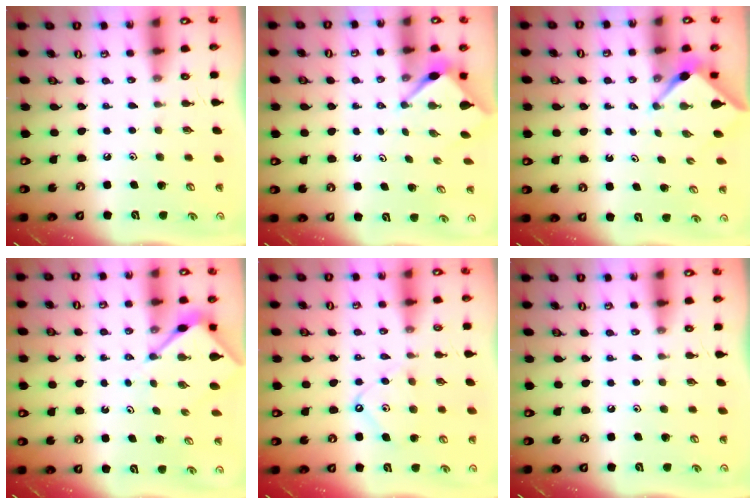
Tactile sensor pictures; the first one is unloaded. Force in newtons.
{"total": 2.8, "press": 2.8, "slide": 0.3}
{"total": 3.2, "press": 3.1, "slide": 0.3}
{"total": 4.9, "press": 4.9, "slide": 0.4}
{"total": 8.8, "press": 8.8, "slide": 0.9}
{"total": 0.0}